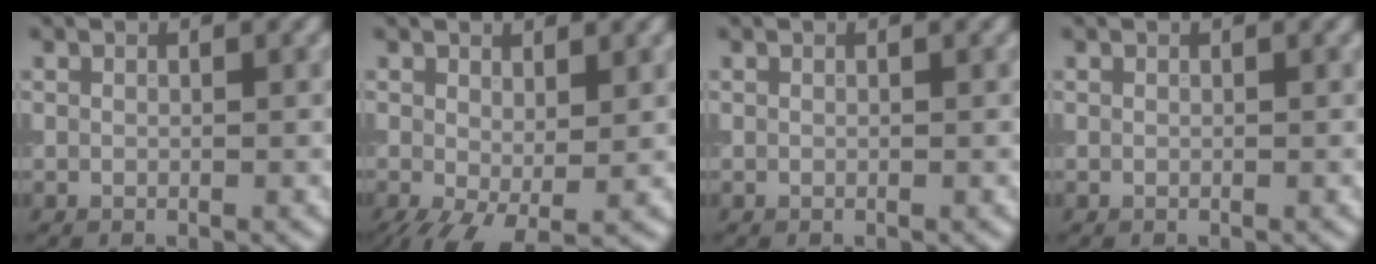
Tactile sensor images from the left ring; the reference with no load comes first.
{"total": 4.8, "force": [-1.8, 2.3, 3.9], "torque": [-0.091, -0.017, -0.027]}
{"total": 0.0}
{"total": 0.0}